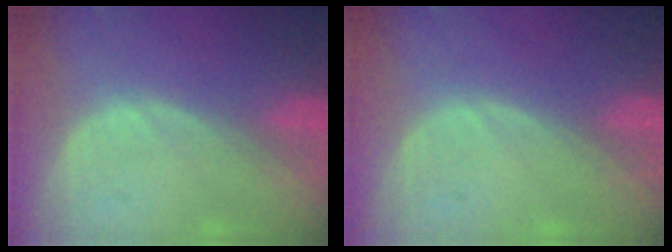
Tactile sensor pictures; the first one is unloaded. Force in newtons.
{"total": 0.0}